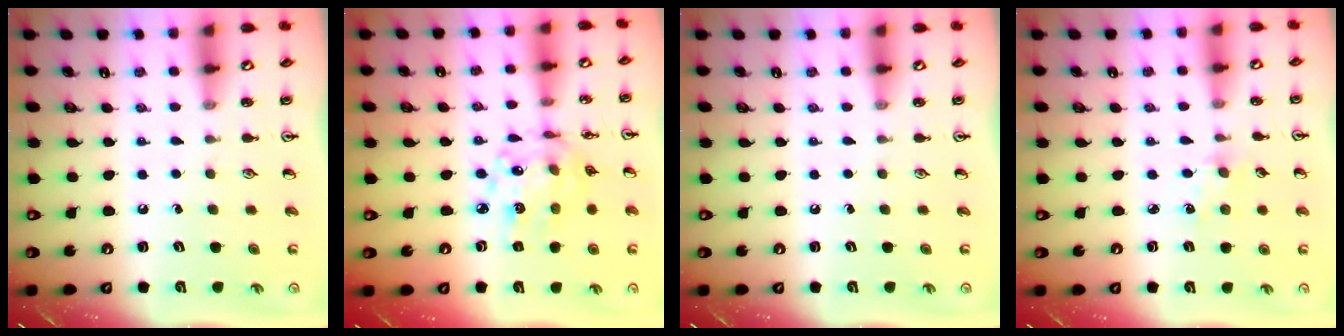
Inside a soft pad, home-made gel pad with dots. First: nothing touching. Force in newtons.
{"total": 12.9, "press": 12.4, "slide": 3.4}
{"total": 0.0}
{"total": 2.6, "press": 2.6, "slide": 0.4}